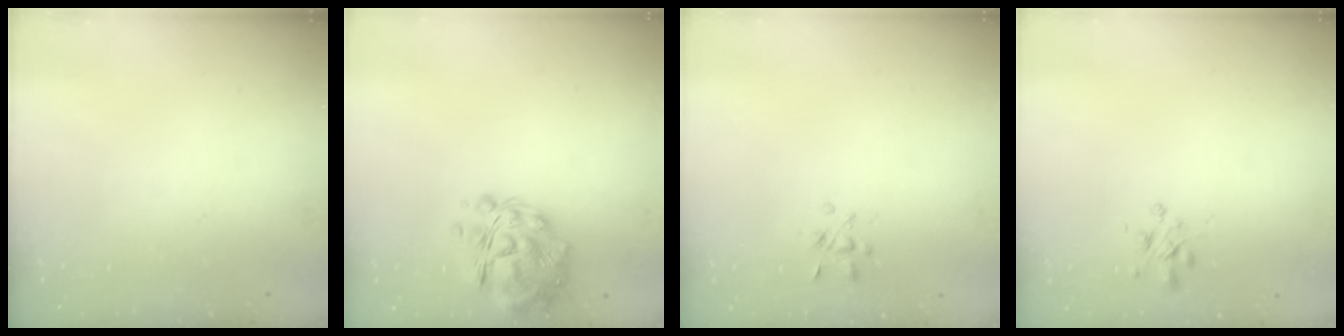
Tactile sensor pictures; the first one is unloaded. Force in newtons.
{"total": 12.0, "press": 11.3, "slide": 4.0}
{"total": 2.1, "press": 2.0, "slide": 0.7}
{"total": 2.6, "press": 2.6, "slide": 0.4}